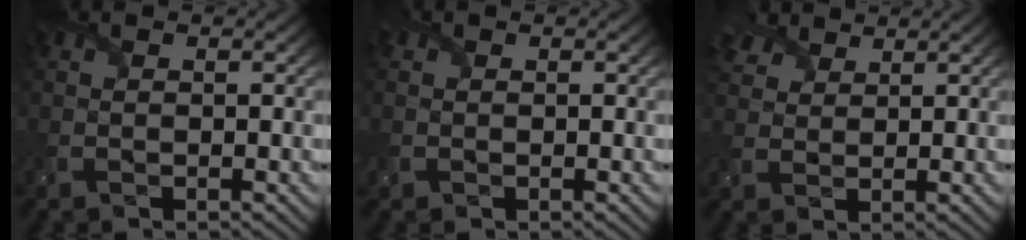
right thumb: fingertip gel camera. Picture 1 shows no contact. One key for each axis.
{"total": 1.0, "fx": 0.0, "fy": 1.0, "fz": 0.1, "tx": -0.002, "ty": -0.003, "tz": -0.004}
{"total": 4.0, "fx": 3.1, "fy": 2.1, "fz": 1.4, "tx": -0.039, "ty": 0.014, "tz": 0.062}